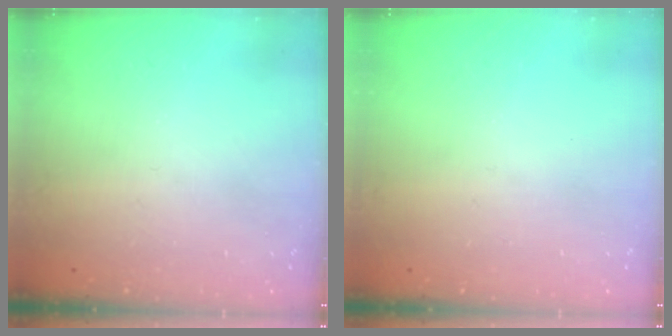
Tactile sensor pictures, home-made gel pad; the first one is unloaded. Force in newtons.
{"total": 0.0}